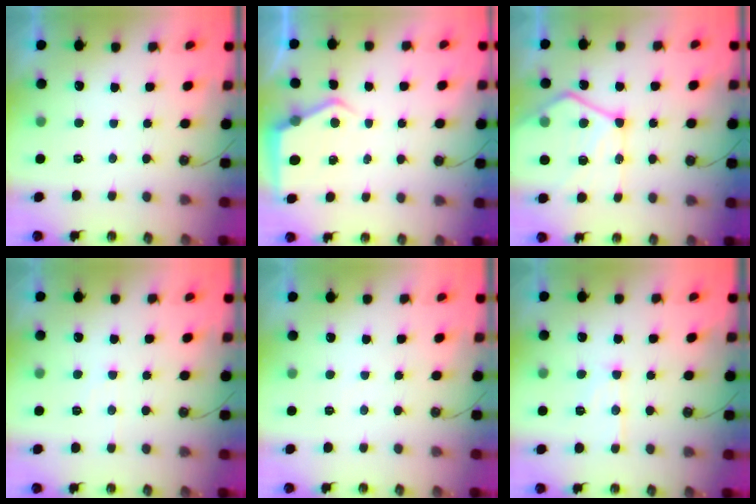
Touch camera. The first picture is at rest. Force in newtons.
{"total": 6.1, "press": 6.0, "slide": 0.9}
{"total": 16.5, "press": 16.5, "slide": 1.8}
{"total": 3.0, "press": 3.0, "slide": 0.4}
{"total": 1.9, "press": 1.9, "slide": 0.3}
{"total": 8.9, "press": 8.9, "slide": 0.7}